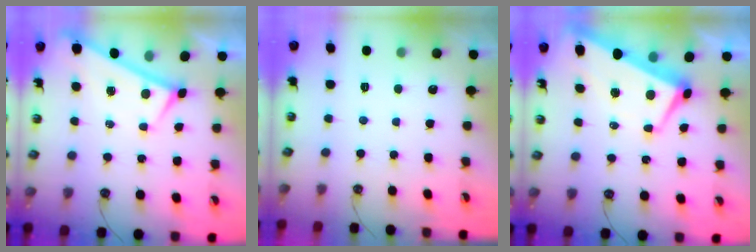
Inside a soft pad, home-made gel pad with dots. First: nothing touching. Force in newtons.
{"total": 0.0}
{"total": 1.7, "press": 1.1, "slide": 1.4}